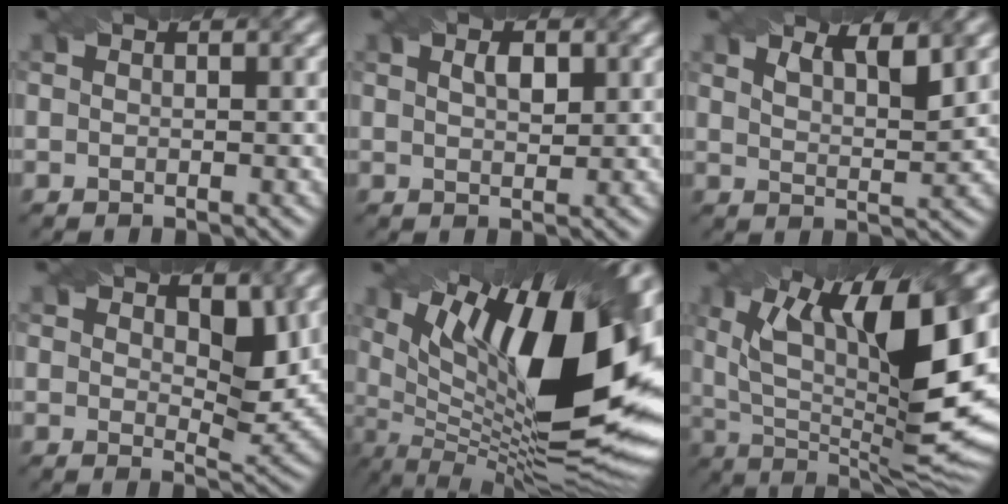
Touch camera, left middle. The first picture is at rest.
{"total": 1.7, "force": [0.8, 0.8, 1.3], "torque": [-0.026, 0.002, 0.017]}
{"total": 4.0, "force": [2.6, 1.3, 2.7], "torque": [-0.030, 0.006, 0.031]}
{"total": 4.0, "force": [1.5, 2.1, 3.1], "torque": [-0.046, -0.014, 0.027]}
{"total": 18.3, "force": [4.8, 6.8, 16.4], "torque": [-0.255, 0.008, 0.091]}
{"total": 15.1, "force": [4.8, 4.9, 13.5], "torque": [-0.220, -0.010, 0.083]}